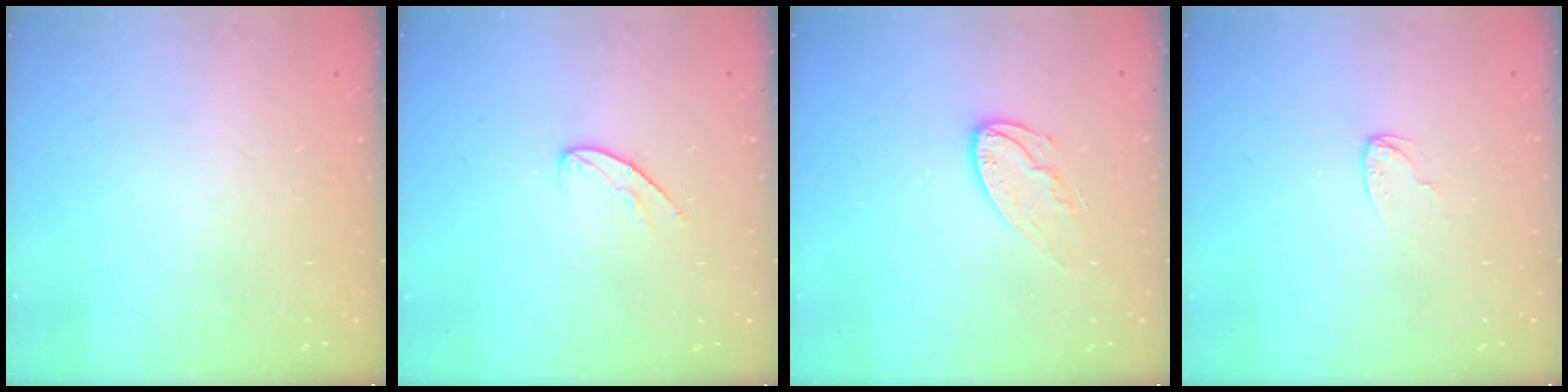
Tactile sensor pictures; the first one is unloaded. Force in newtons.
{"total": 5.7, "press": 5.7, "slide": 0.5}
{"total": 9.5, "press": 9.5, "slide": 0.7}
{"total": 3.9, "press": 3.9, "slide": 0.3}